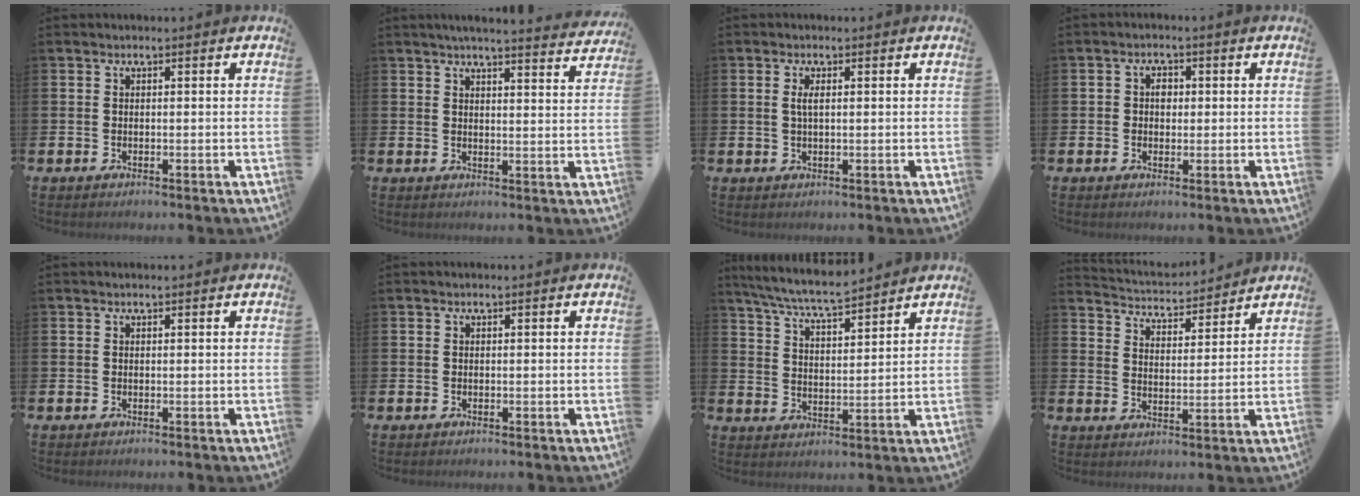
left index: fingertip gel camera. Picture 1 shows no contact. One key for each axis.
{"total": 4.5, "fx": 4.3, "fy": -0.3, "fz": 1.2, "tx": -0.023, "ty": -0.027, "tz": 0.073}
{"total": 1.6, "fx": 0.5, "fy": 0.5, "fz": 1.5, "tx": -0.030, "ty": 0.003, "tz": 0.006}
{"total": 2.1, "fx": 0.2, "fy": 1.7, "fz": 1.1, "tx": -0.008, "ty": 0.004, "tz": -0.003}
{"total": 0.0}
{"total": 0.0}
{"total": 6.9, "fx": 6.5, "fy": 0.3, "fz": 2.2, "tx": -0.070, "ty": -0.034, "tz": 0.116}
{"total": 4.4, "fx": 4.3, "fy": 0.9, "fz": 0.0, "tx": -0.026, "ty": -0.030, "tz": 0.074}